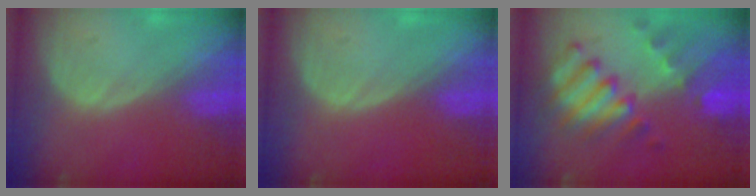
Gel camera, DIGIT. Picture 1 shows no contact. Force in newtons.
{"total": 0.0}
{"total": 10.4, "press": 9.0, "slide": 5.3}